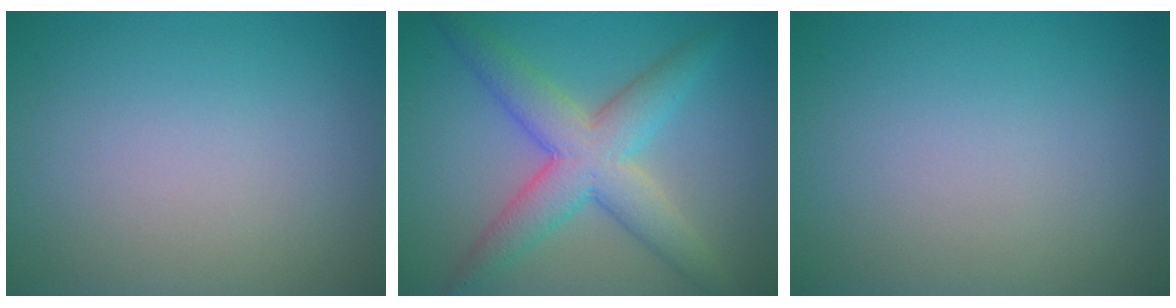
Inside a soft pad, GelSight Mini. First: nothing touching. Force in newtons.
{"total": 6.3, "press": 6.3, "slide": 0.2}
{"total": 0.0}